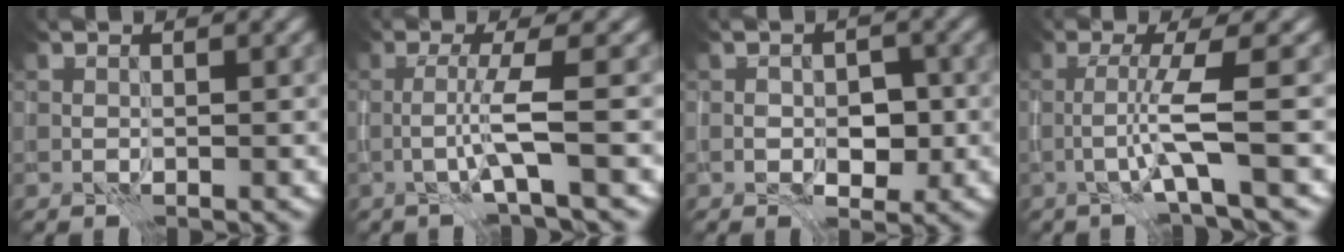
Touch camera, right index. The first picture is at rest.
{"total": 3.2, "force": [-0.9, 0.0, 3.1], "torque": [-0.062, 0.006, -0.026]}
{"total": 3.1, "force": [-0.7, 2.0, 2.2], "torque": [-0.023, 0.000, -0.011]}
{"total": 3.7, "force": [-1.0, -0.1, 3.5], "torque": [-0.070, 0.007, -0.027]}